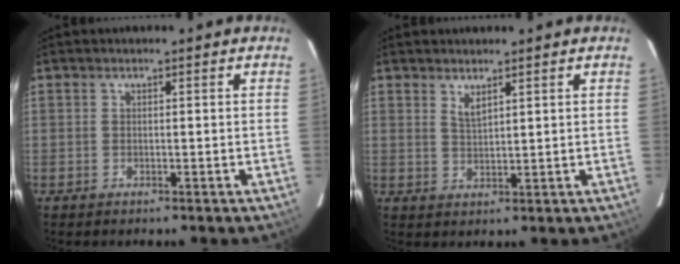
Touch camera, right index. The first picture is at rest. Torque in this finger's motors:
{"motor_torque": [-0.04, 0.05, 0.05, 0.05]}